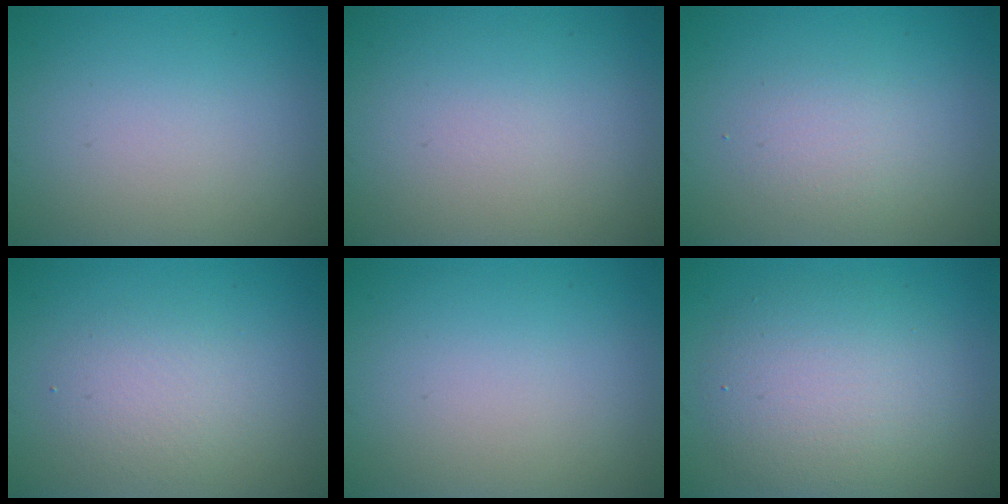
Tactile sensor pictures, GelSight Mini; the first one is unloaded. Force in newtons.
{"total": 0.0}
{"total": 1.8, "press": 1.8, "slide": 0.1}
{"total": 2.3, "press": 2.3, "slide": 0.0}
{"total": 0.0}
{"total": 5.6, "press": 5.6, "slide": 0.5}